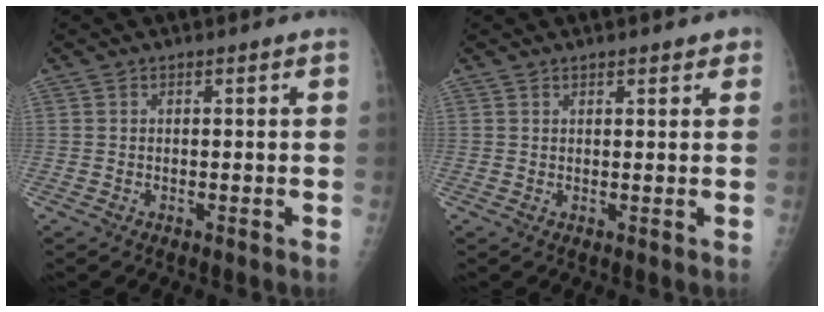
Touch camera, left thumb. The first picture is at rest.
{"total": 2.7, "force": [1.8, 1.0, 1.7], "torque": [-0.013, -0.005, 0.022]}